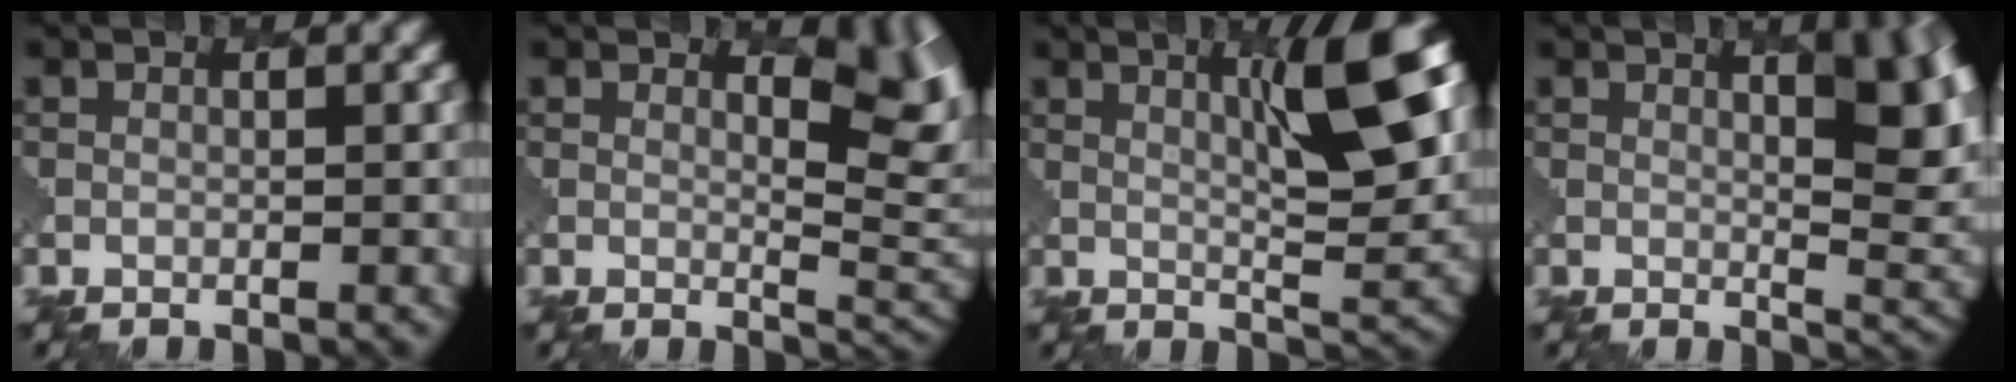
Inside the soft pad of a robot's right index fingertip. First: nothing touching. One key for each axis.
{"total": 5.9, "fx": 2.8, "fy": 2.4, "fz": 4.6, "tx": -0.061, "ty": -0.010, "tz": 0.040}
{"total": 7.3, "fx": 3.0, "fy": 1.1, "fz": 6.6, "tx": -0.096, "ty": -0.001, "tz": 0.049}
{"total": 8.8, "fx": 3.2, "fy": 3.3, "fz": 7.5, "tx": -0.064, "ty": 0.008, "tz": 0.040}